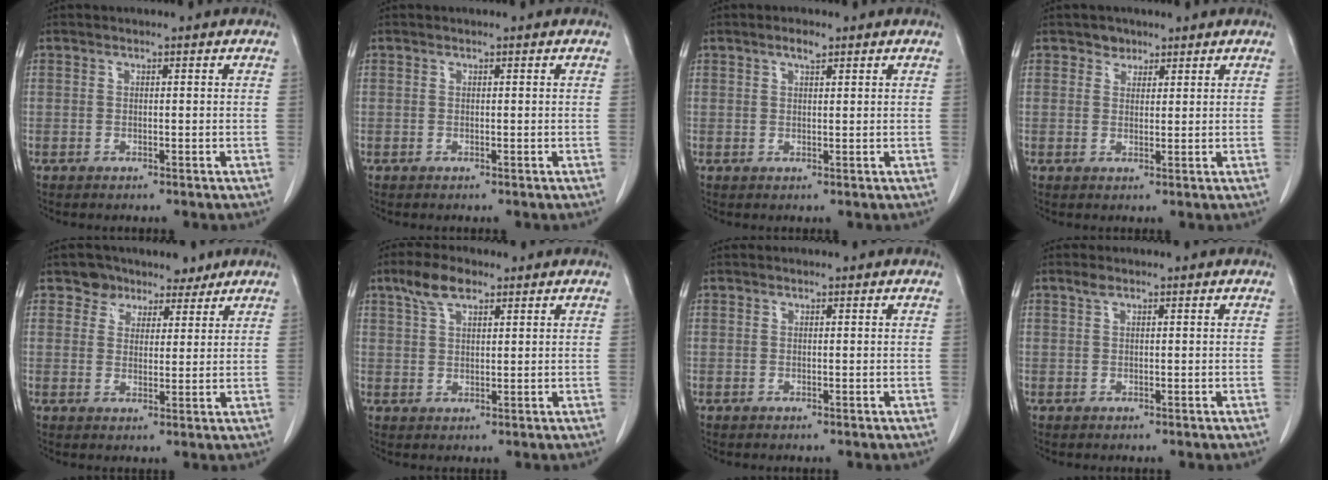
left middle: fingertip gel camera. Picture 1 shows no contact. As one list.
[{"total": 0.0}, {"total": 1.8, "force": [1.2, 0.4, 1.2], "torque": [-0.022, 0.001, 0.021]}, {"total": 2.0, "force": [1.5, 1.4, 0.1], "torque": [0.002, -0.001, 0.021]}, {"total": 5.3, "force": [4.1, 3.4, 0.2], "torque": [0.000, 0.010, 0.062]}, {"total": 5.0, "force": [3.3, 2.0, 3.2], "torque": [-0.069, 0.012, 0.065]}, {"total": 0.0}, {"total": 0.9, "force": [0.7, 0.3, 0.6], "torque": [-0.012, 0.007, 0.013]}]